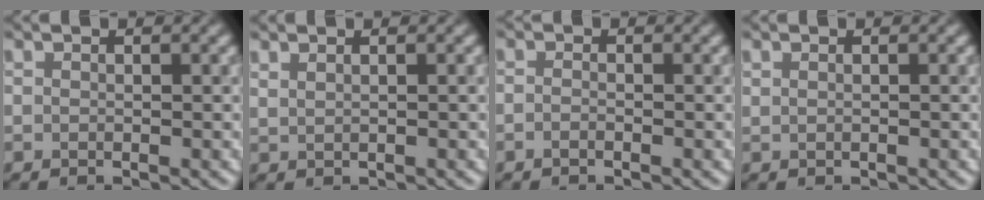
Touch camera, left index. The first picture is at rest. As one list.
[{"total": 1.5, "force": [1.0, 0.8, 0.9], "torque": [-0.007, -0.001, 0.009]}, {"total": 0.7, "force": [-0.5, 0.2, 0.4], "torque": [-0.009, 0.002, -0.009]}, {"total": 1.2, "force": [0.6, 0.7, 0.8], "torque": [0.000, 0.005, 0.000]}]